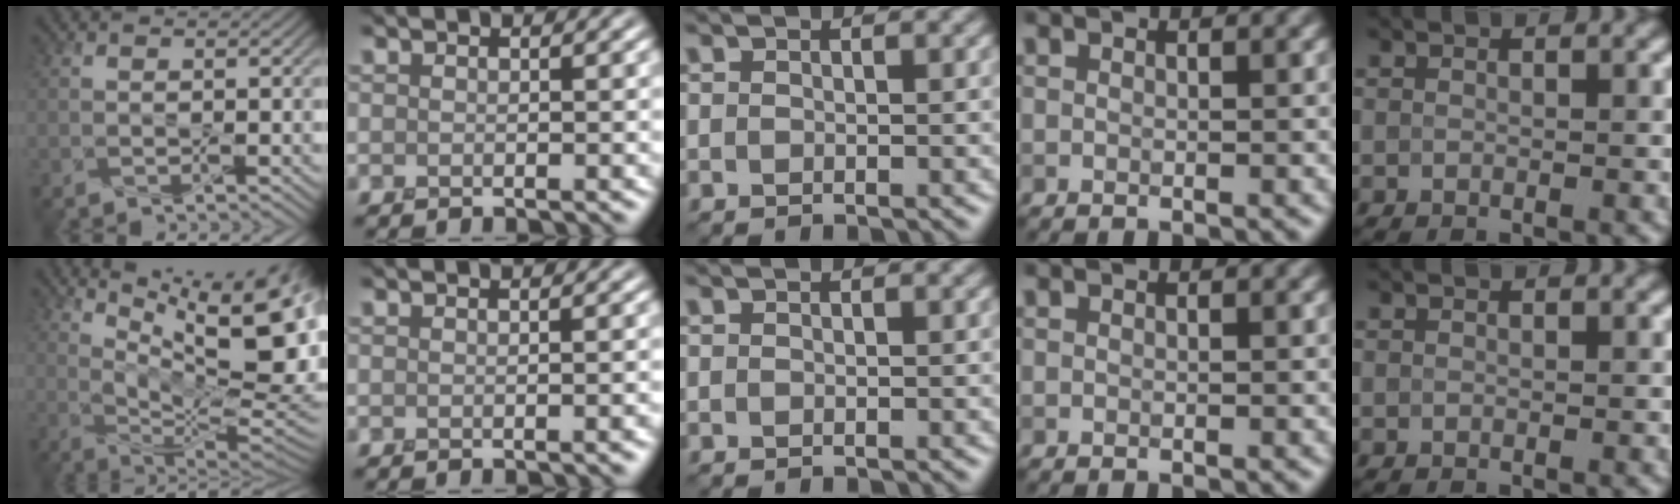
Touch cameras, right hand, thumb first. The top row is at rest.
{"thumb": {"total": 14.6, "force": [6.7, 4.3, 12.3], "torque": [-0.199, -0.007, 0.126]}, "index": {"total": 1.2, "force": [-0.8, 0.2, 0.8], "torque": [-0.011, -0.002, -0.012]}}